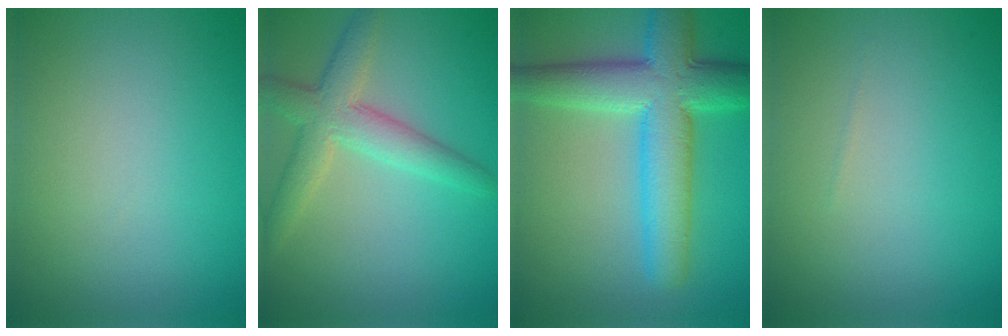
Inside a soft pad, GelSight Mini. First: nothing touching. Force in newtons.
{"total": 4.5, "press": 4.5, "slide": 0.1}
{"total": 8.3, "press": 8.3, "slide": 0.3}
{"total": 0.0}